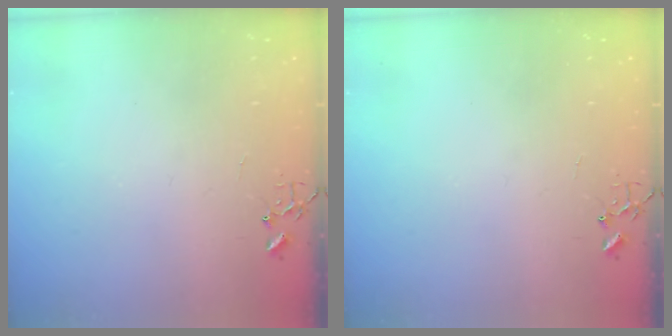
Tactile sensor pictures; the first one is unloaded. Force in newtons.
{"total": 0.0}